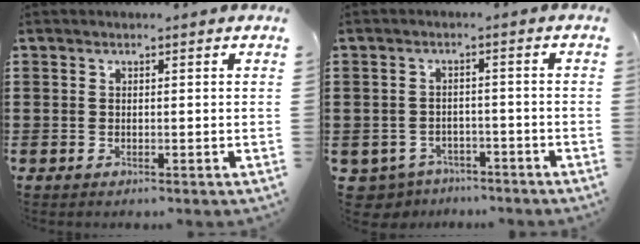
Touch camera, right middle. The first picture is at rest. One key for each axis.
{"total": 3.1, "fx": -3.0, "fy": 0.7, "fz": -0.2, "tx": -0.023, "ty": -0.007, "tz": -0.069}